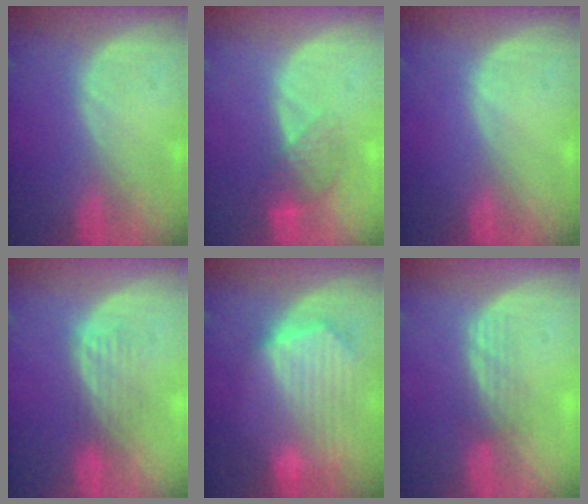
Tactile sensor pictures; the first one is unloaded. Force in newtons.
{"total": 4.2, "press": 3.7, "slide": 1.9}
{"total": 0.0}
{"total": 4.4, "press": 3.7, "slide": 2.4}
{"total": 10.3, "press": 8.9, "slide": 5.2}
{"total": 2.9, "press": 2.6, "slide": 1.3}